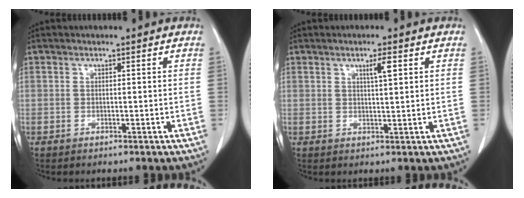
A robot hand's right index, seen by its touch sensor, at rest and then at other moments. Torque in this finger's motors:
{"motor_torque": [0.02, 0.06, 0.03, 0.01]}